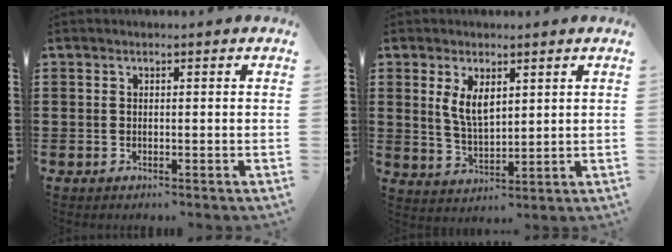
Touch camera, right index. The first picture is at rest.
{"total": 4.8, "force": [1.9, 2.3, 3.8], "torque": [-0.081, 0.004, 0.034]}